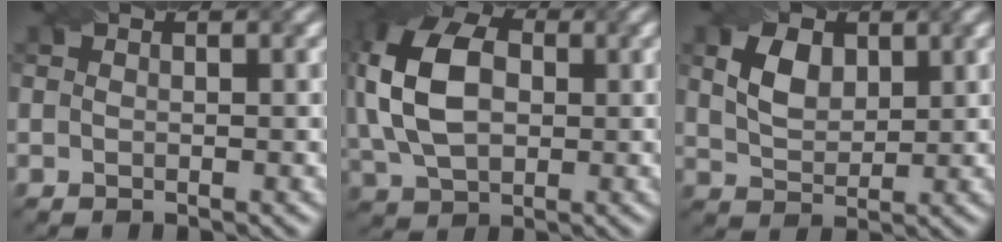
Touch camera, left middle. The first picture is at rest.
{"total": 10.9, "force": [1.2, 7.3, 8.0], "torque": [-0.194, 0.015, 0.015]}
{"total": 3.7, "force": [1.5, 2.4, 2.4], "torque": [-0.055, 0.004, 0.028]}